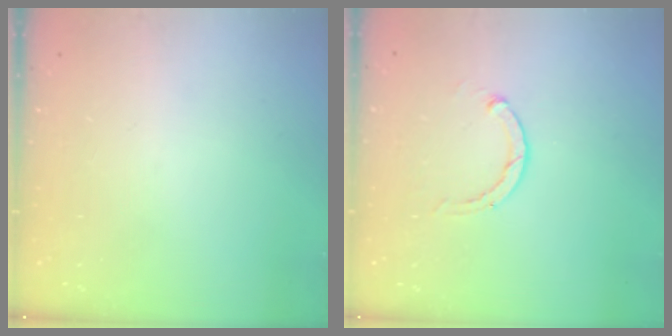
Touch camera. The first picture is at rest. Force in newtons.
{"total": 2.8, "press": 2.8, "slide": 0.5}